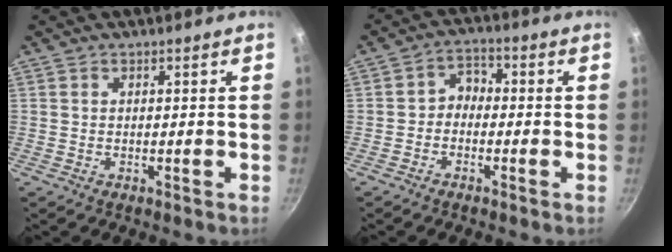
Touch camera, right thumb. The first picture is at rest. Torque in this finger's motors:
{"motor_torque": [0.34, -0.33, 0.29, -0.40, 0.05]}